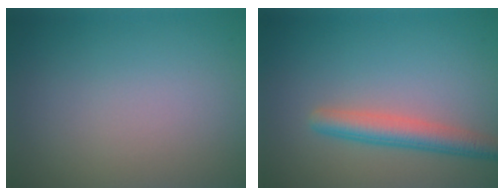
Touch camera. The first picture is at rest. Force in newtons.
{"total": 3.5, "press": 3.5, "slide": 0.1}